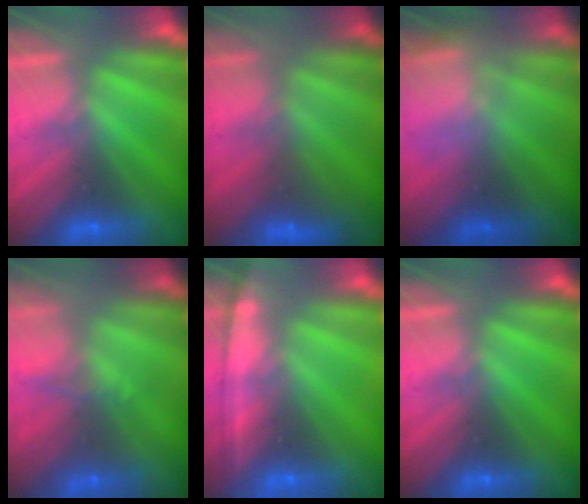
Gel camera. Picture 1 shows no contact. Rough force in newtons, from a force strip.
{"total": 2.9}
{"total": 7.1}
{"total": 5.8}
{"total": 1.3}
{"total": 0.0}